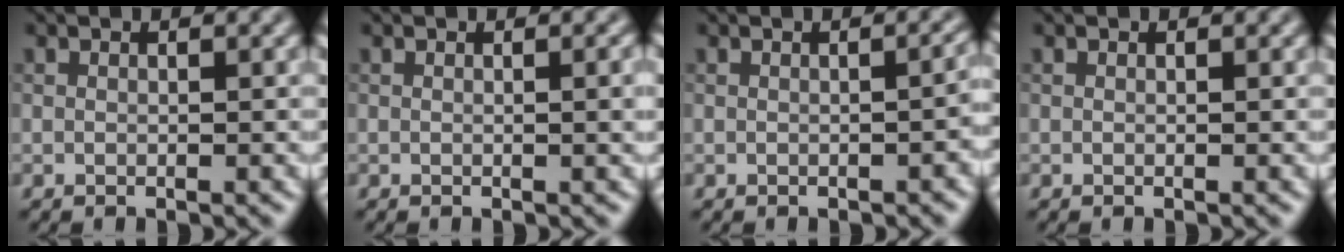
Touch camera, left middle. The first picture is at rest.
{"total": 1.5, "force": [0.1, 0.4, 1.4], "torque": [-0.016, 0.002, -0.001]}
{"total": 2.0, "force": [-0.6, 0.8, 1.8], "torque": [-0.019, 0.003, -0.007]}
{"total": 0.0}